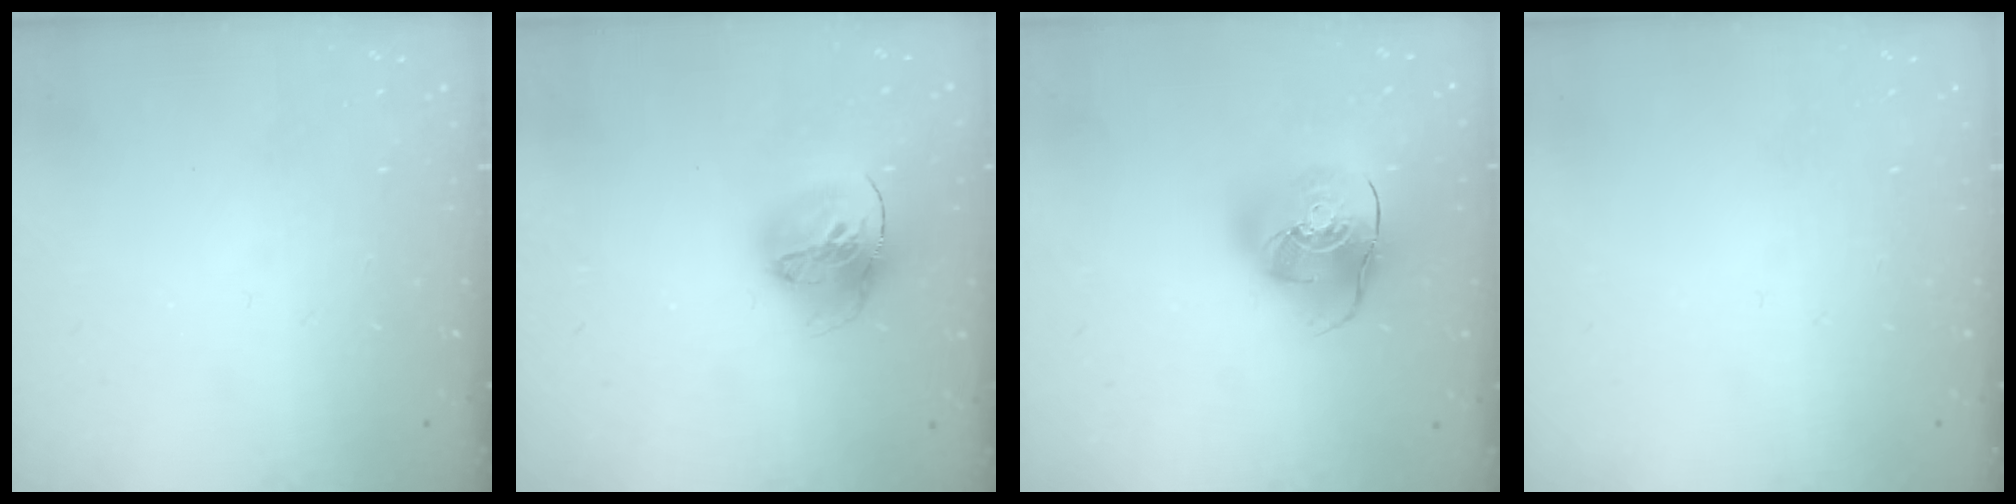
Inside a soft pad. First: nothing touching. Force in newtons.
{"total": 16.7, "press": 16.6, "slide": 1.8}
{"total": 18.6, "press": 18.3, "slide": 3.1}
{"total": 0.0}